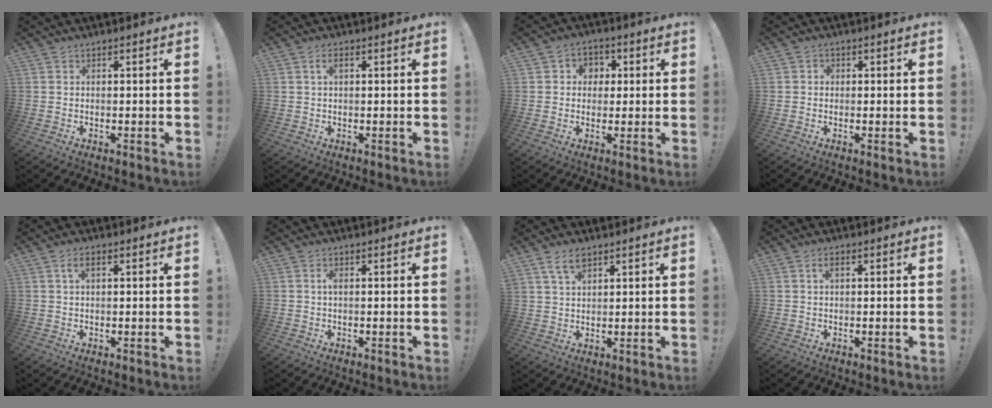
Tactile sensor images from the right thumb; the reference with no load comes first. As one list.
[{"total": 2.0, "force": [0.6, 0.7, 1.8], "torque": [-0.028, 0.003, 0.007]}, {"total": 5.3, "force": [0.2, 5.1, 1.3], "torque": [-0.011, 0.007, 0.004]}, {"total": 1.5, "force": [-0.3, 1.2, 0.8], "torque": [-0.016, 0.006, -0.005]}, {"total": 2.8, "force": [1.0, 1.2, 2.4], "torque": [-0.040, 0.004, 0.015]}, {"total": 1.5, "force": [0.1, 0.4, 1.4], "torque": [-0.028, 0.003, 0.000]}, {"total": 5.2, "force": [3.3, 2.4, 3.2], "torque": [-0.054, -0.012, 0.061]}, {"total": 1.7, "force": [0.5, 0.6, 1.5], "torque": [-0.023, 0.003, 0.005]}]